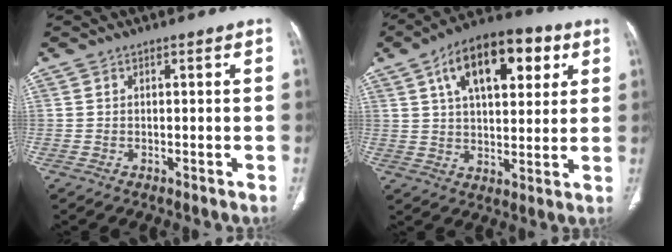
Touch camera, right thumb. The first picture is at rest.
{"total": 18.2, "force": [7.2, 9.1, 14.0], "torque": [-0.186, 0.000, 0.110]}